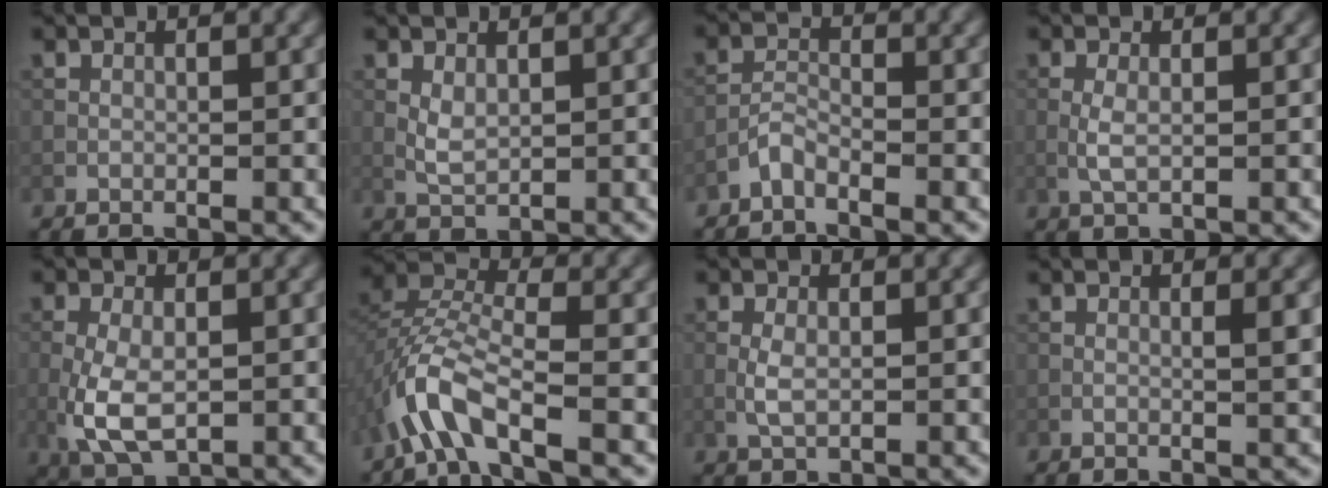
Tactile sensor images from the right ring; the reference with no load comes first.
{"total": 1.9, "force": [0.3, 1.0, 1.5], "torque": [-0.036, -0.001, 0.010]}
{"total": 1.8, "force": [-1.5, 0.4, 0.8], "torque": [-0.018, 0.007, -0.036]}
{"total": 1.7, "force": [-0.3, 0.6, 1.6], "torque": [-0.035, 0.000, -0.007]}
{"total": 5.3, "force": [-1.4, 2.8, 4.3], "torque": [-0.100, -0.008, -0.024]}
{"total": 5.9, "force": [-3.1, 2.3, 4.4], "torque": [-0.094, 0.007, -0.069]}
{"total": 1.9, "force": [-0.3, 0.9, 1.7], "torque": [-0.037, 0.000, -0.008]}
{"total": 1.8, "force": [0.1, 0.3, 1.7], "torque": [-0.027, 0.002, -0.002]}